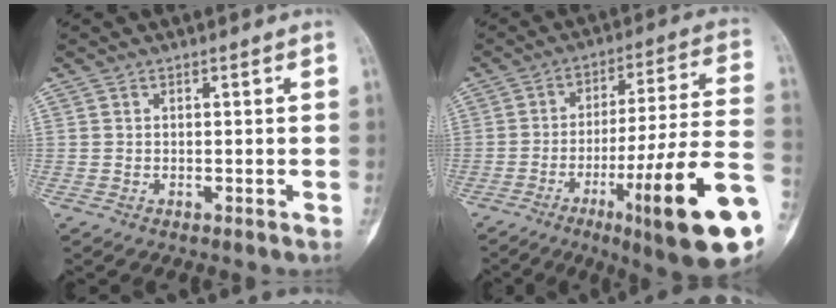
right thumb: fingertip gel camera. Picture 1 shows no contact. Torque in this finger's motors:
{"motor_torque": [3.00, 1.57, 1.40, -1.37, 0.49]}